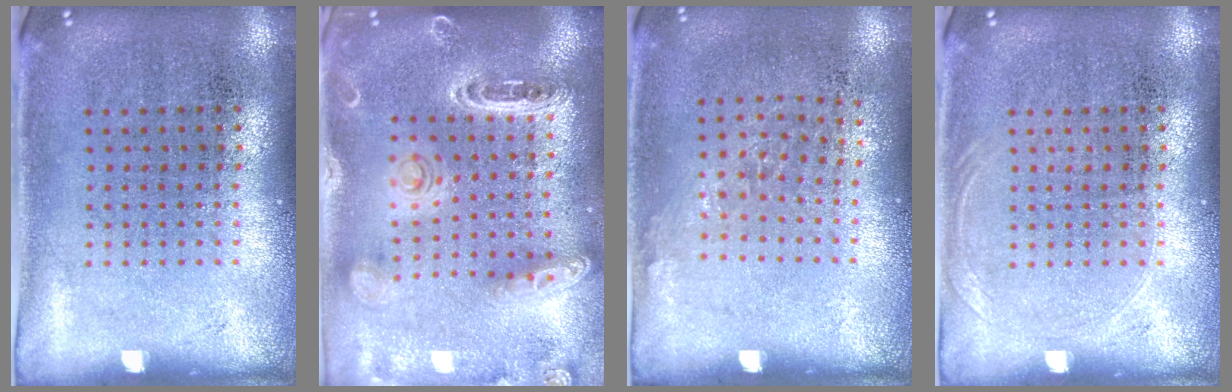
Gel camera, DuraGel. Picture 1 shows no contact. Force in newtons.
{"total": 1.9, "press": 1.9, "slide": 0.4}
{"total": 0.8, "press": 0.6, "slide": 0.5}
{"total": 0.7, "press": 0.7, "slide": 0.3}